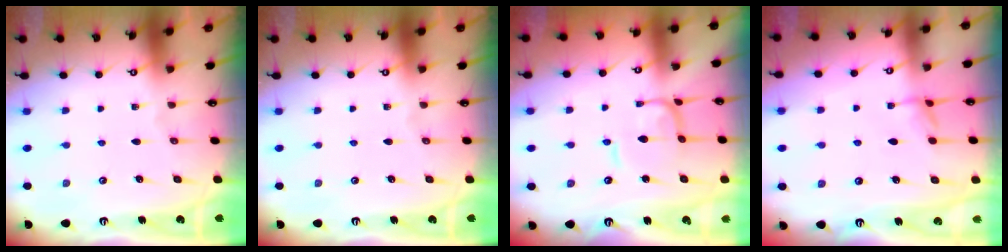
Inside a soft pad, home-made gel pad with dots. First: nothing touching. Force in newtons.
{"total": 0.0}
{"total": 1.0, "press": 0.9, "slide": 0.4}
{"total": 2.6, "press": 2.6, "slide": 0.5}